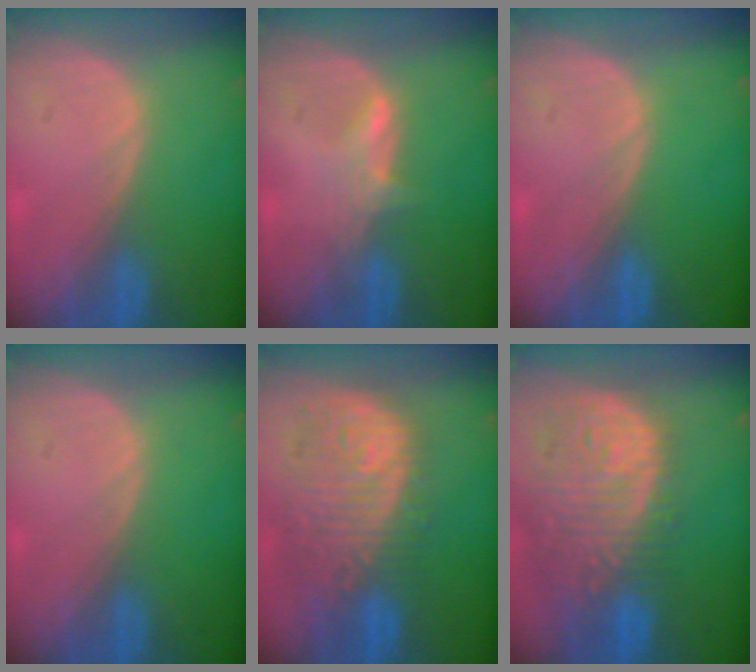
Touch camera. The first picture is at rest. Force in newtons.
{"total": 2.6, "press": 2.5, "slide": 0.3}
{"total": 0.0}
{"total": 0.0}
{"total": 11.9, "press": 10.7, "slide": 5.3}
{"total": 14.0, "press": 11.5, "slide": 7.9}